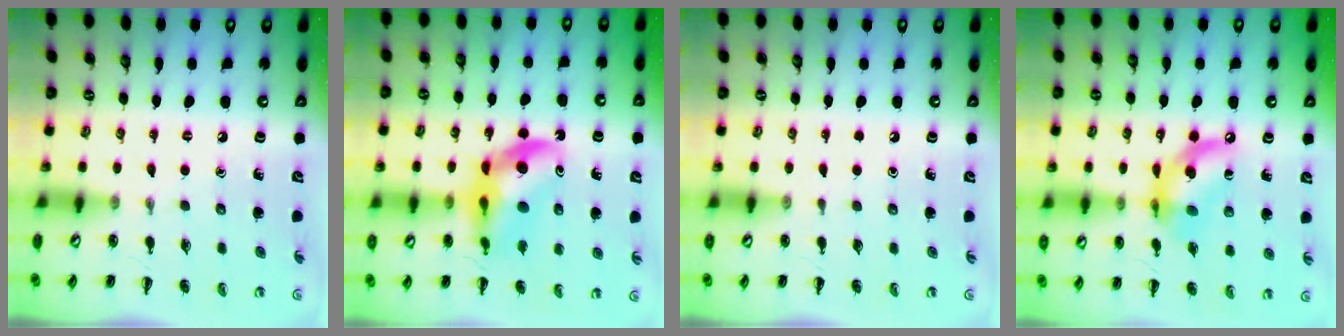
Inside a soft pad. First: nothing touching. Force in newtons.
{"total": 12.6, "press": 12.2, "slide": 3.2}
{"total": 0.0}
{"total": 13.0, "press": 12.7, "slide": 3.1}